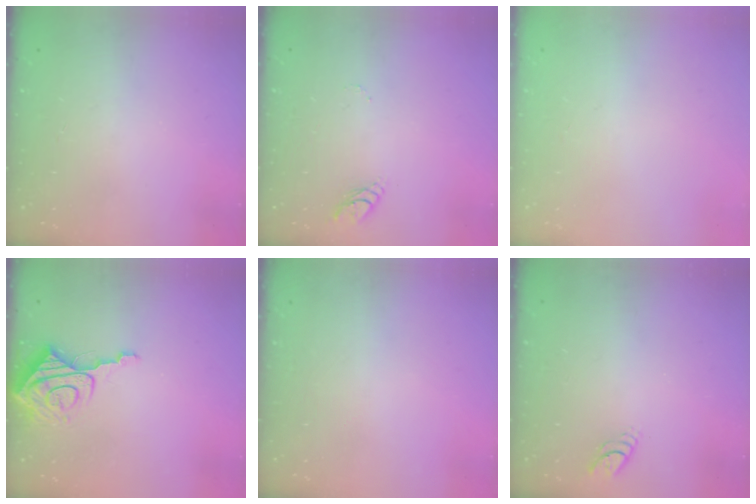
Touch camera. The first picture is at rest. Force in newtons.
{"total": 4.6, "press": 4.6, "slide": 0.4}
{"total": 0.0}
{"total": 9.7, "press": 9.6, "slide": 1.1}
{"total": 0.0}
{"total": 3.7, "press": 3.6, "slide": 0.5}